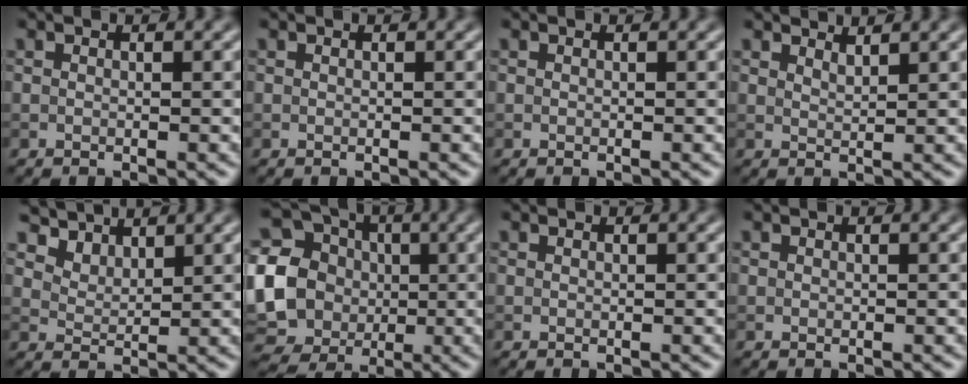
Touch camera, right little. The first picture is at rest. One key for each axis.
{"total": 0.0}
{"total": 0.0}
{"total": 1.6, "fx": 1.6, "fy": 0.1, "fz": 0.3, "tx": -0.003, "ty": 0.001, "tz": 0.024}
{"total": 3.8, "fx": 3.3, "fy": 1.6, "fz": 0.9, "tx": -0.035, "ty": -0.021, "tz": 0.086}
{"total": 20.7, "fx": 0.0, "fy": 19.0, "fz": 8.1, "tx": -0.231, "ty": 0.010, "tz": -0.035}
{"total": 0.0}
{"total": 0.0}